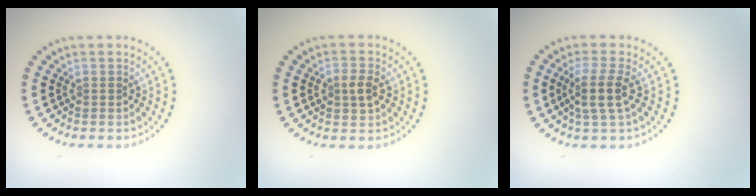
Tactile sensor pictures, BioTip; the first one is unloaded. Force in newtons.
{"total": 2.1, "press": 2.1, "slide": 0.2}
{"total": 2.7, "press": 2.3, "slide": 1.5}